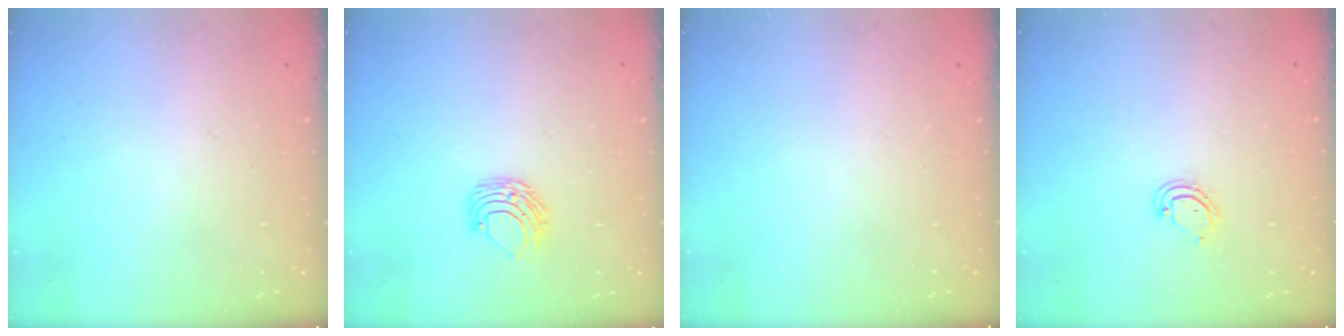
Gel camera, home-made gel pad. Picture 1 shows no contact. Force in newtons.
{"total": 7.1, "press": 7.0, "slide": 0.7}
{"total": 0.0}
{"total": 5.2, "press": 5.2, "slide": 0.2}